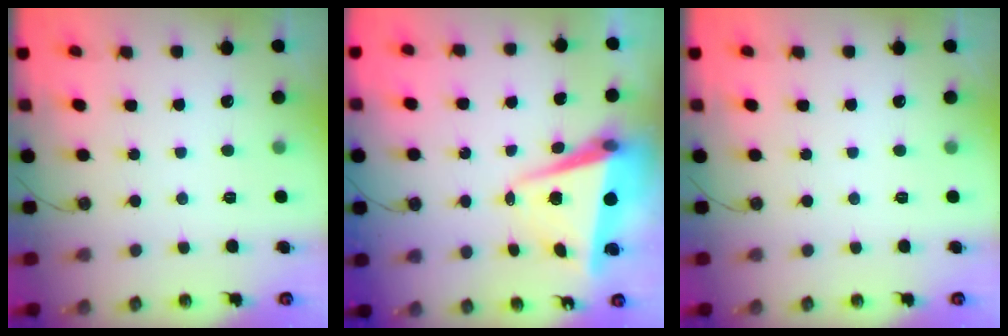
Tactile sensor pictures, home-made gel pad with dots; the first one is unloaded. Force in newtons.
{"total": 6.6, "press": 6.3, "slide": 1.8}
{"total": 0.0}